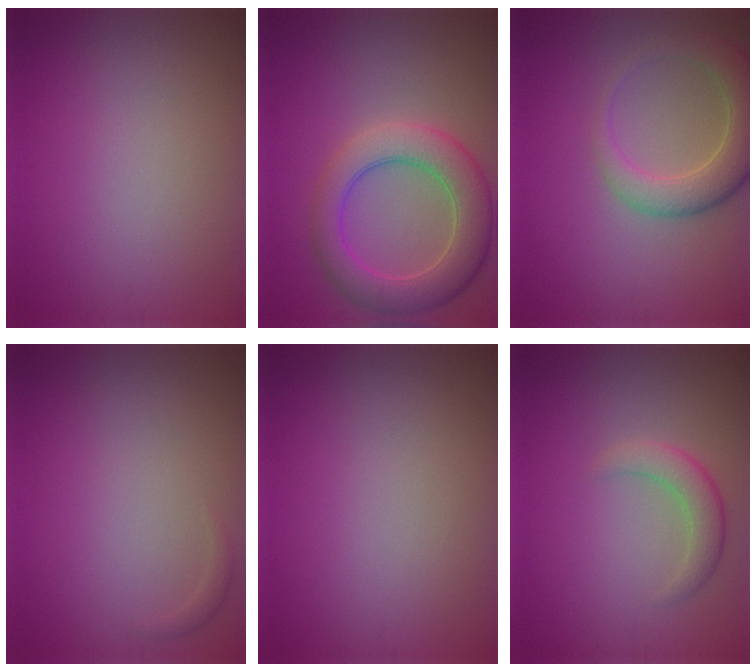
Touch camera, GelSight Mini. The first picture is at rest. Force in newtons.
{"total": 6.8, "press": 6.8, "slide": 0.5}
{"total": 5.4, "press": 5.3, "slide": 0.8}
{"total": 0.7, "press": 0.7, "slide": 0.1}
{"total": 0.0}
{"total": 2.6, "press": 2.6, "slide": 0.0}